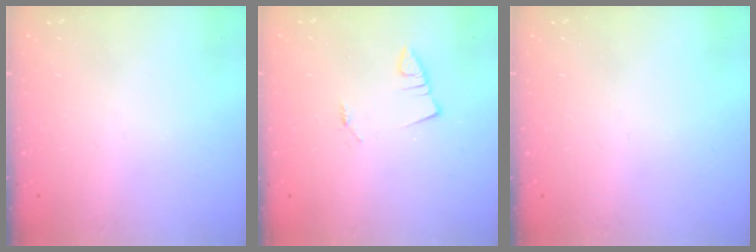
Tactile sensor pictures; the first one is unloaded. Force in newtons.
{"total": 1.3, "press": 1.3, "slide": 0.1}
{"total": 0.0}